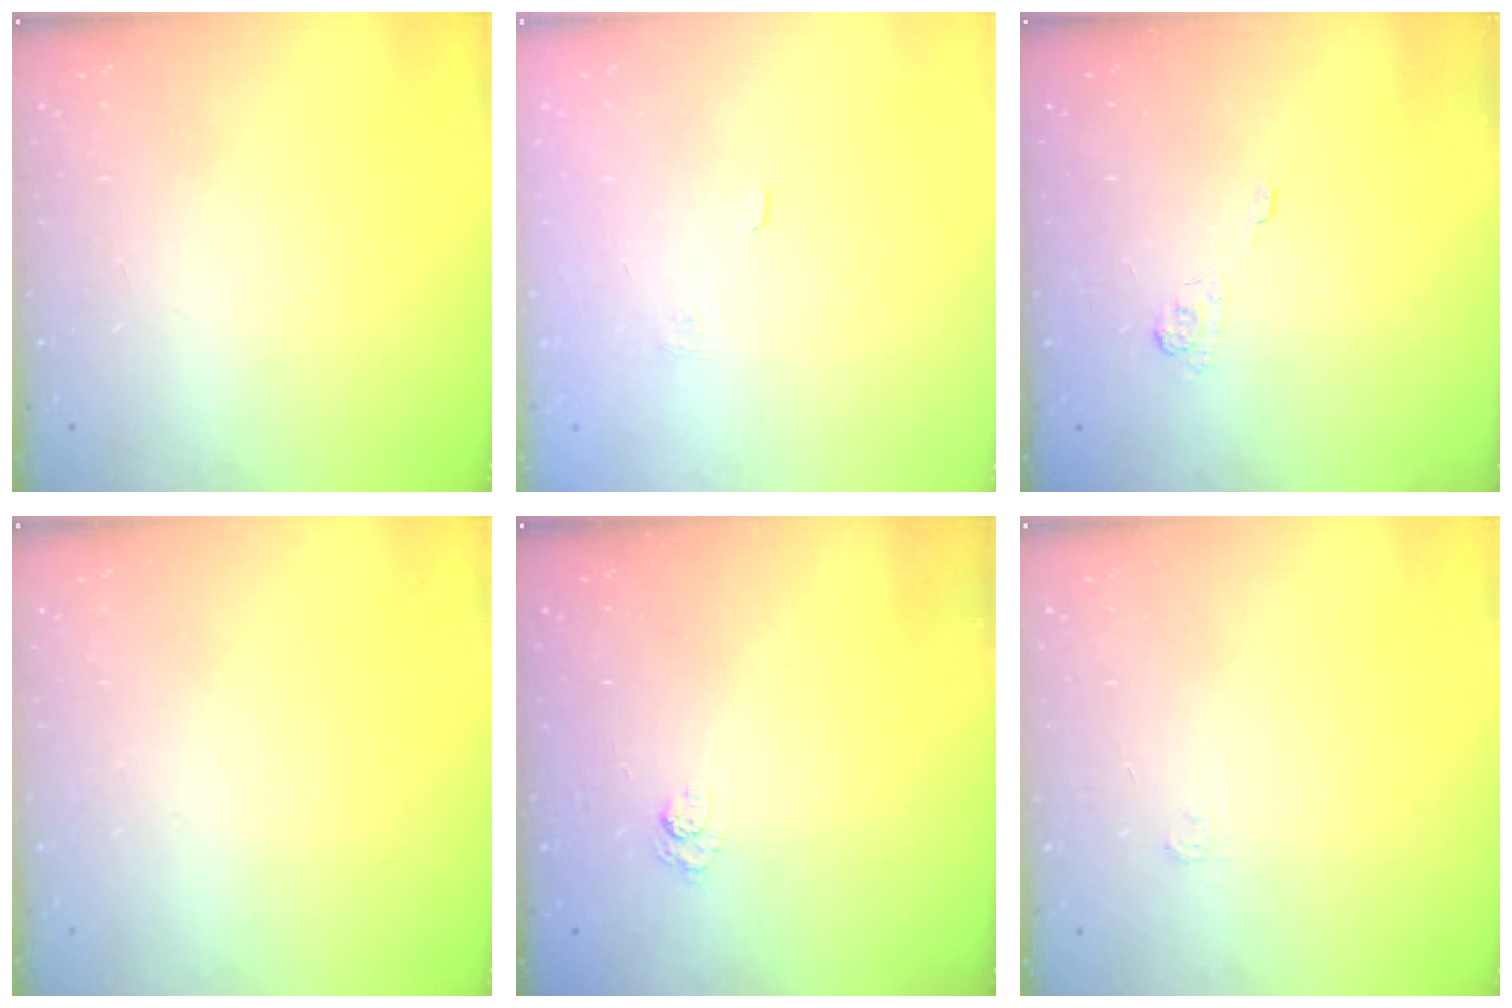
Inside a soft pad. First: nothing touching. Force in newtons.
{"total": 1.8, "press": 1.3, "slide": 1.2}
{"total": 1.9, "press": 1.3, "slide": 1.3}
{"total": 0.0}
{"total": 2.6, "press": 2.3, "slide": 1.3}
{"total": 2.8, "press": 2.8, "slide": 0.4}